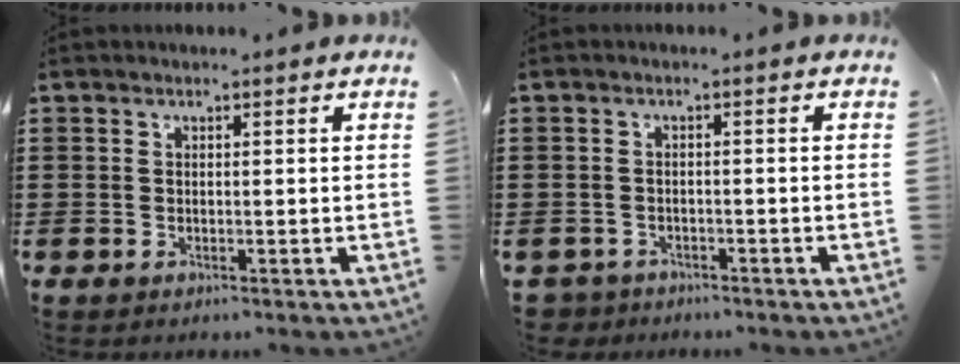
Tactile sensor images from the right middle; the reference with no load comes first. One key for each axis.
{"total": 1.8, "fx": -1.8, "fy": 0.5, "fz": -0.2, "tx": -0.005, "ty": -0.003, "tz": -0.039}